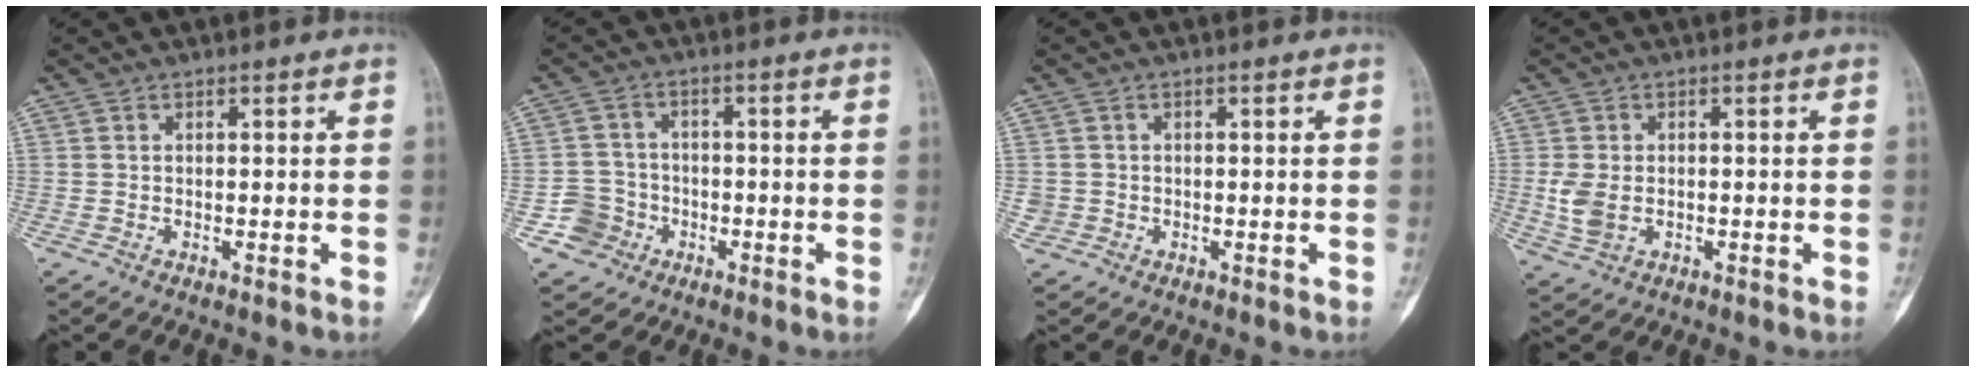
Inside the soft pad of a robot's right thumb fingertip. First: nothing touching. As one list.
[{"total": 5.3, "force": [-2.5, 4.7, 0.1], "torque": [0.032, 0.019, -0.047]}, {"total": 1.5, "force": [-0.3, 1.5, 0.1], "torque": [0.011, 0.006, -0.006]}, {"total": 4.7, "force": [-0.6, 3.1, 3.4], "torque": [-0.076, -0.002, -0.008]}]